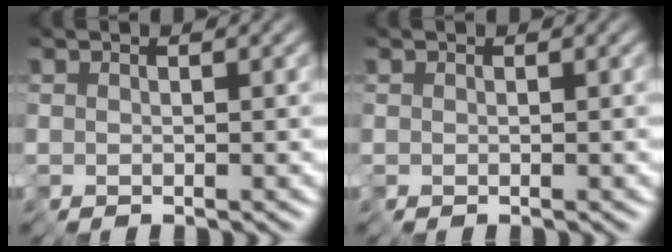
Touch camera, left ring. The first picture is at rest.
{"total": 0.0}